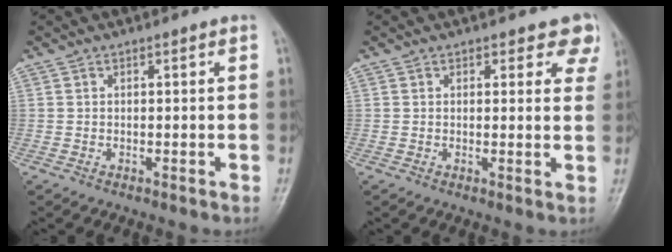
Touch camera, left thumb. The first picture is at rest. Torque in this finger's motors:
{"motor_torque": [-0.12, 0.07, -0.18, -0.13, 0.07]}